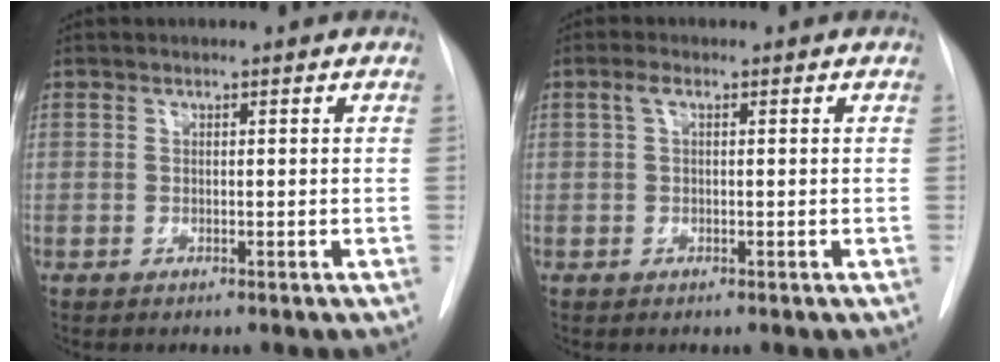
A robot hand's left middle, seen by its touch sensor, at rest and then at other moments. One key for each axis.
{"total": 1.5, "fx": 0.5, "fy": 0.5, "fz": 1.4, "tx": -0.028, "ty": 0.009, "tz": 0.008}